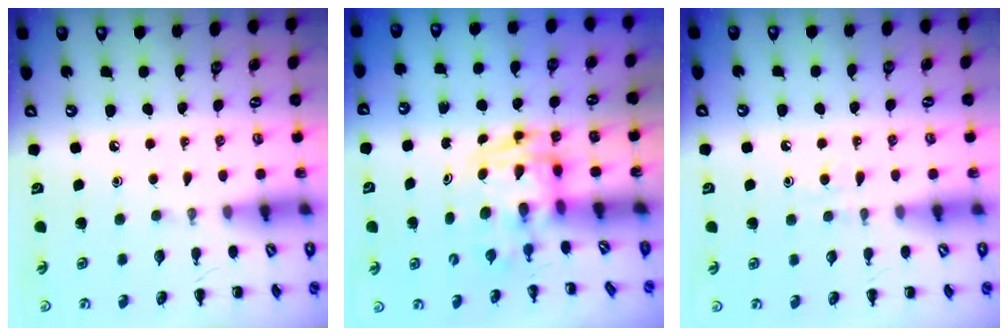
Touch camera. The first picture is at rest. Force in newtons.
{"total": 2.8, "press": 2.8, "slide": 0.5}
{"total": 3.4, "press": 3.1, "slide": 1.2}